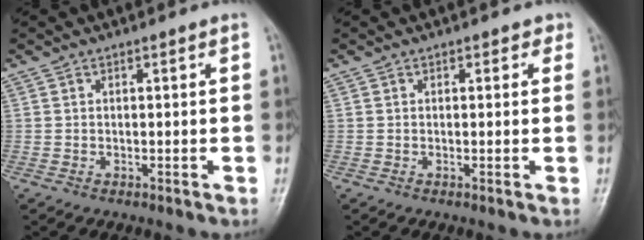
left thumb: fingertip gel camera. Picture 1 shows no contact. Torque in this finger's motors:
{"motor_torque": [-0.13, -0.02, -0.12, -0.04, 0.01]}